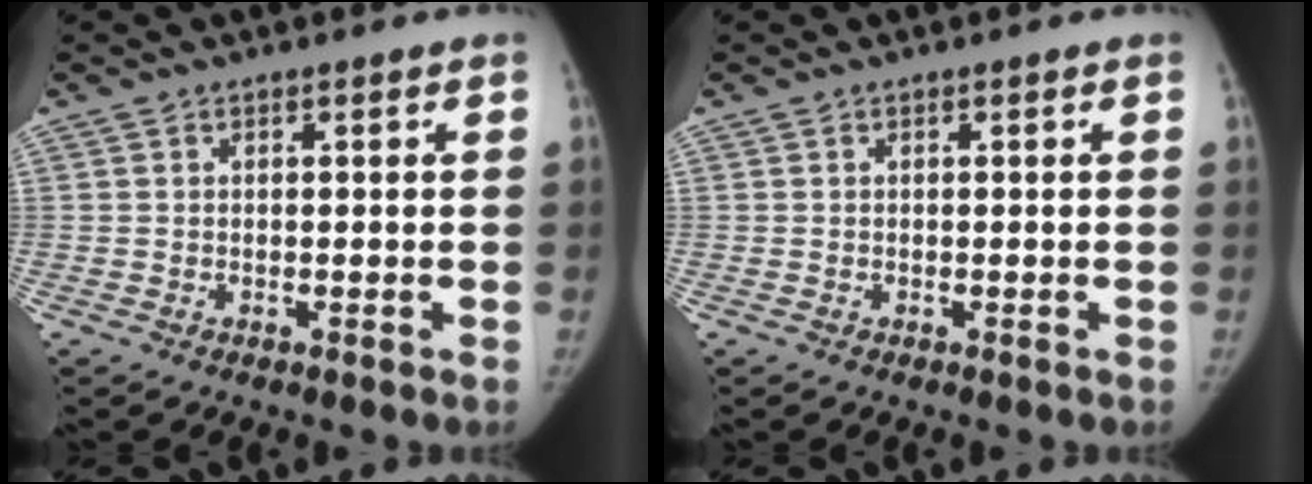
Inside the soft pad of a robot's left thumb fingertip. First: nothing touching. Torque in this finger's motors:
{"motor_torque": [0.16, -0.01, 0.18, -0.02, 0.04]}